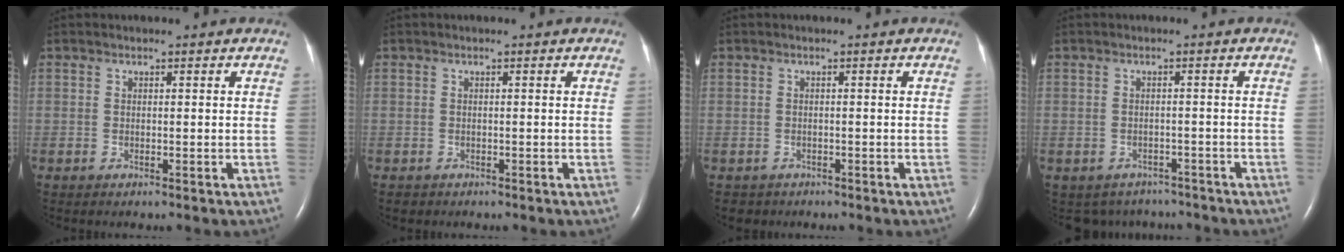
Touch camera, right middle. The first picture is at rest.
{"total": 0.0}
{"total": 1.5, "force": [-1.1, 1.0, -0.1], "torque": [-0.009, 0.001, -0.016]}
{"total": 5.4, "force": [-4.8, 2.6, -0.1], "torque": [0.007, 0.009, -0.058]}